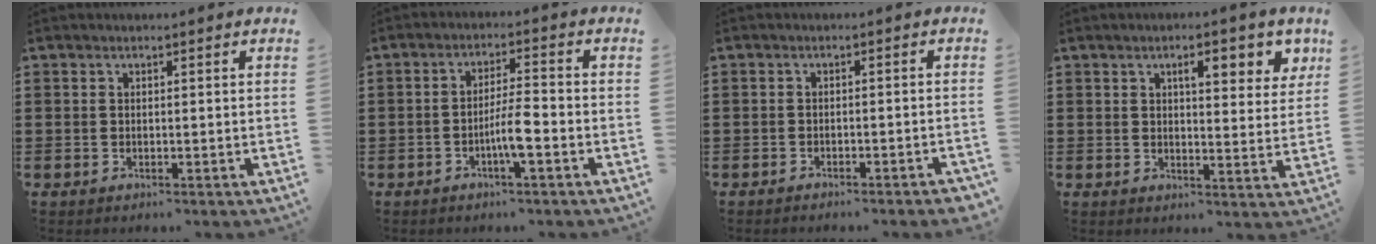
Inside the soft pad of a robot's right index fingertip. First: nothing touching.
{"total": 5.1, "force": [-2.0, 0.6, 4.7], "torque": [-0.094, -0.005, -0.042]}
{"total": 1.5, "force": [-1.5, 0.0, 0.5], "torque": [-0.009, 0.001, -0.029]}
{"total": 5.4, "force": [2.5, 1.8, 4.4], "torque": [-0.063, -0.002, 0.033]}